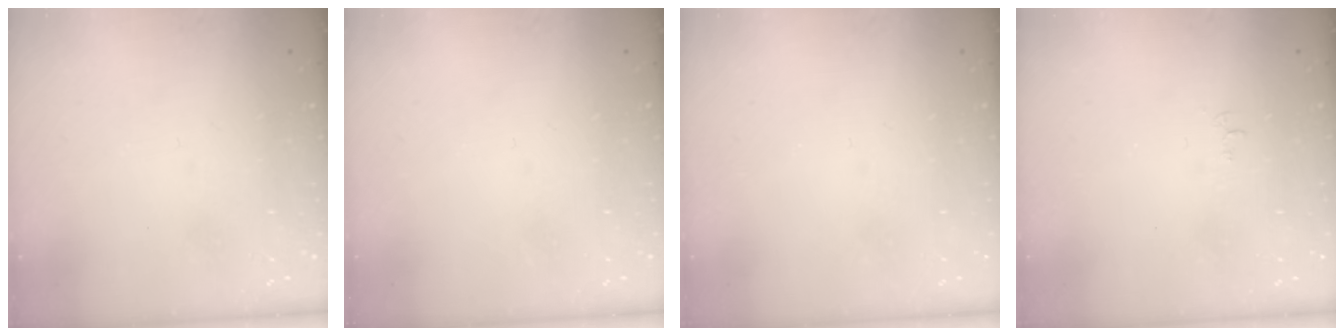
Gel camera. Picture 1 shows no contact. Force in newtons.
{"total": 0.0}
{"total": 0.0}
{"total": 3.9, "press": 3.8, "slide": 0.3}